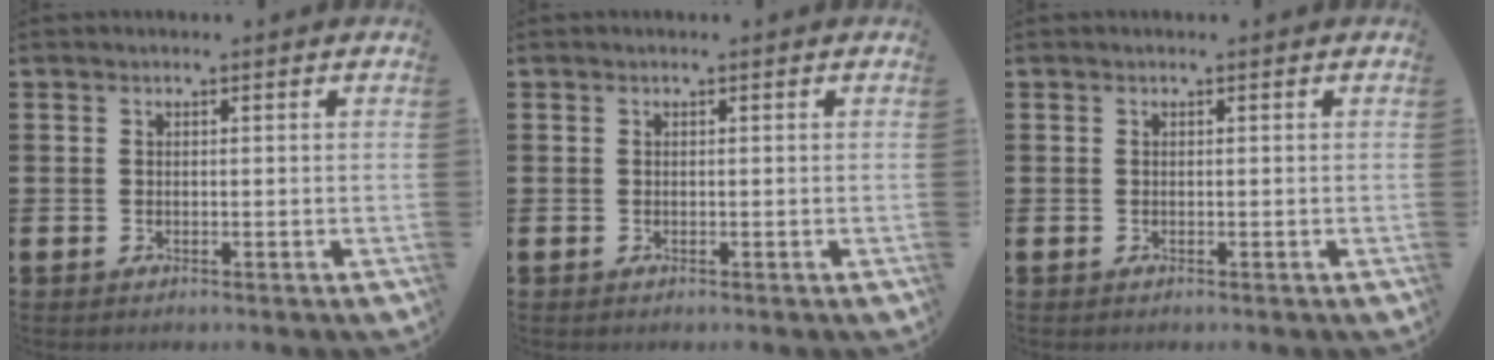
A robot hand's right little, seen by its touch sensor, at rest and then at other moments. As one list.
[{"total": 0.0}, {"total": 0.0}]